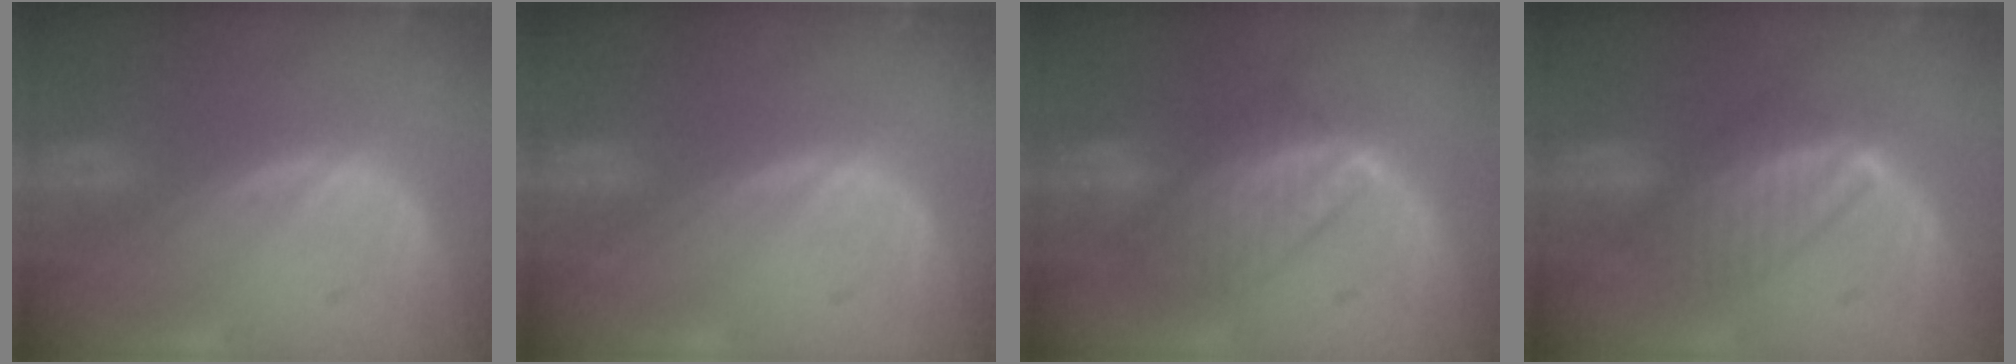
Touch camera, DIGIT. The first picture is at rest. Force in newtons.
{"total": 0.0}
{"total": 8.3, "press": 7.1, "slide": 4.1}
{"total": 5.7, "press": 5.6, "slide": 0.6}